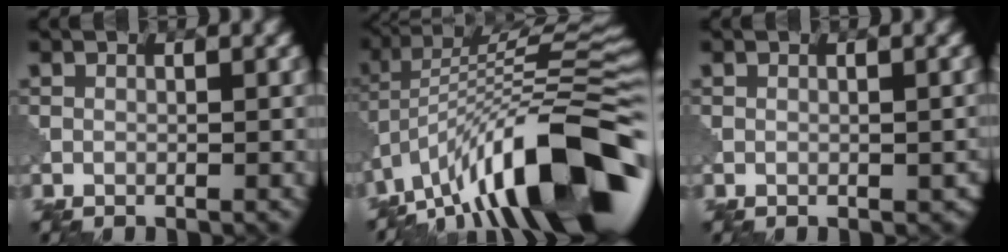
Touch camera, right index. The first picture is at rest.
{"total": 15.5, "force": [-8.3, 4.3, 12.4], "torque": [-0.201, 0.041, -0.152]}
{"total": 1.0, "force": [-0.2, 0.6, 0.8], "torque": [-0.013, 0.002, 0.001]}